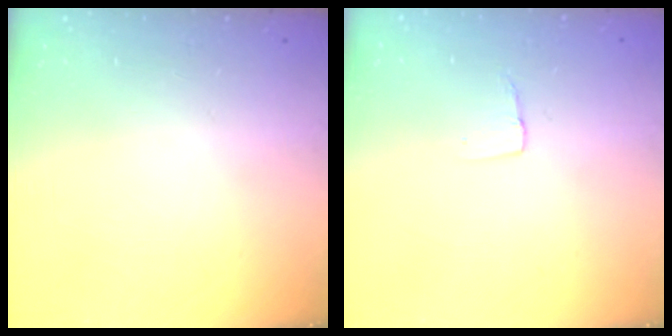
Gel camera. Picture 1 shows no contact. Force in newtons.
{"total": 3.8, "press": 3.8, "slide": 0.3}